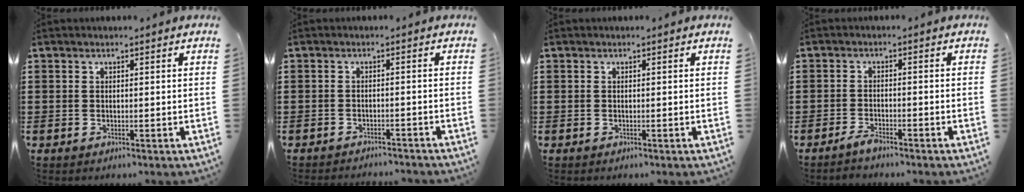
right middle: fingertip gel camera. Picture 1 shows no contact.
{"total": 1.8, "force": [-1.8, 0.2, 0.0], "torque": [-0.004, 0.003, -0.040]}
{"total": 0.0}
{"total": 2.1, "force": [-1.8, 0.3, 1.0], "torque": [-0.018, 0.004, -0.036]}